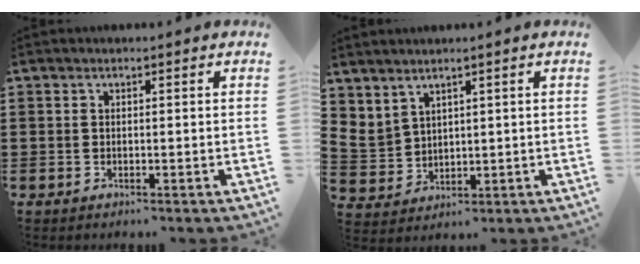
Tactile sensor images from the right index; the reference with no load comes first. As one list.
[{"total": 3.2, "force": [2.7, 1.7, 0.3], "torque": [-0.019, -0.003, 0.052]}]